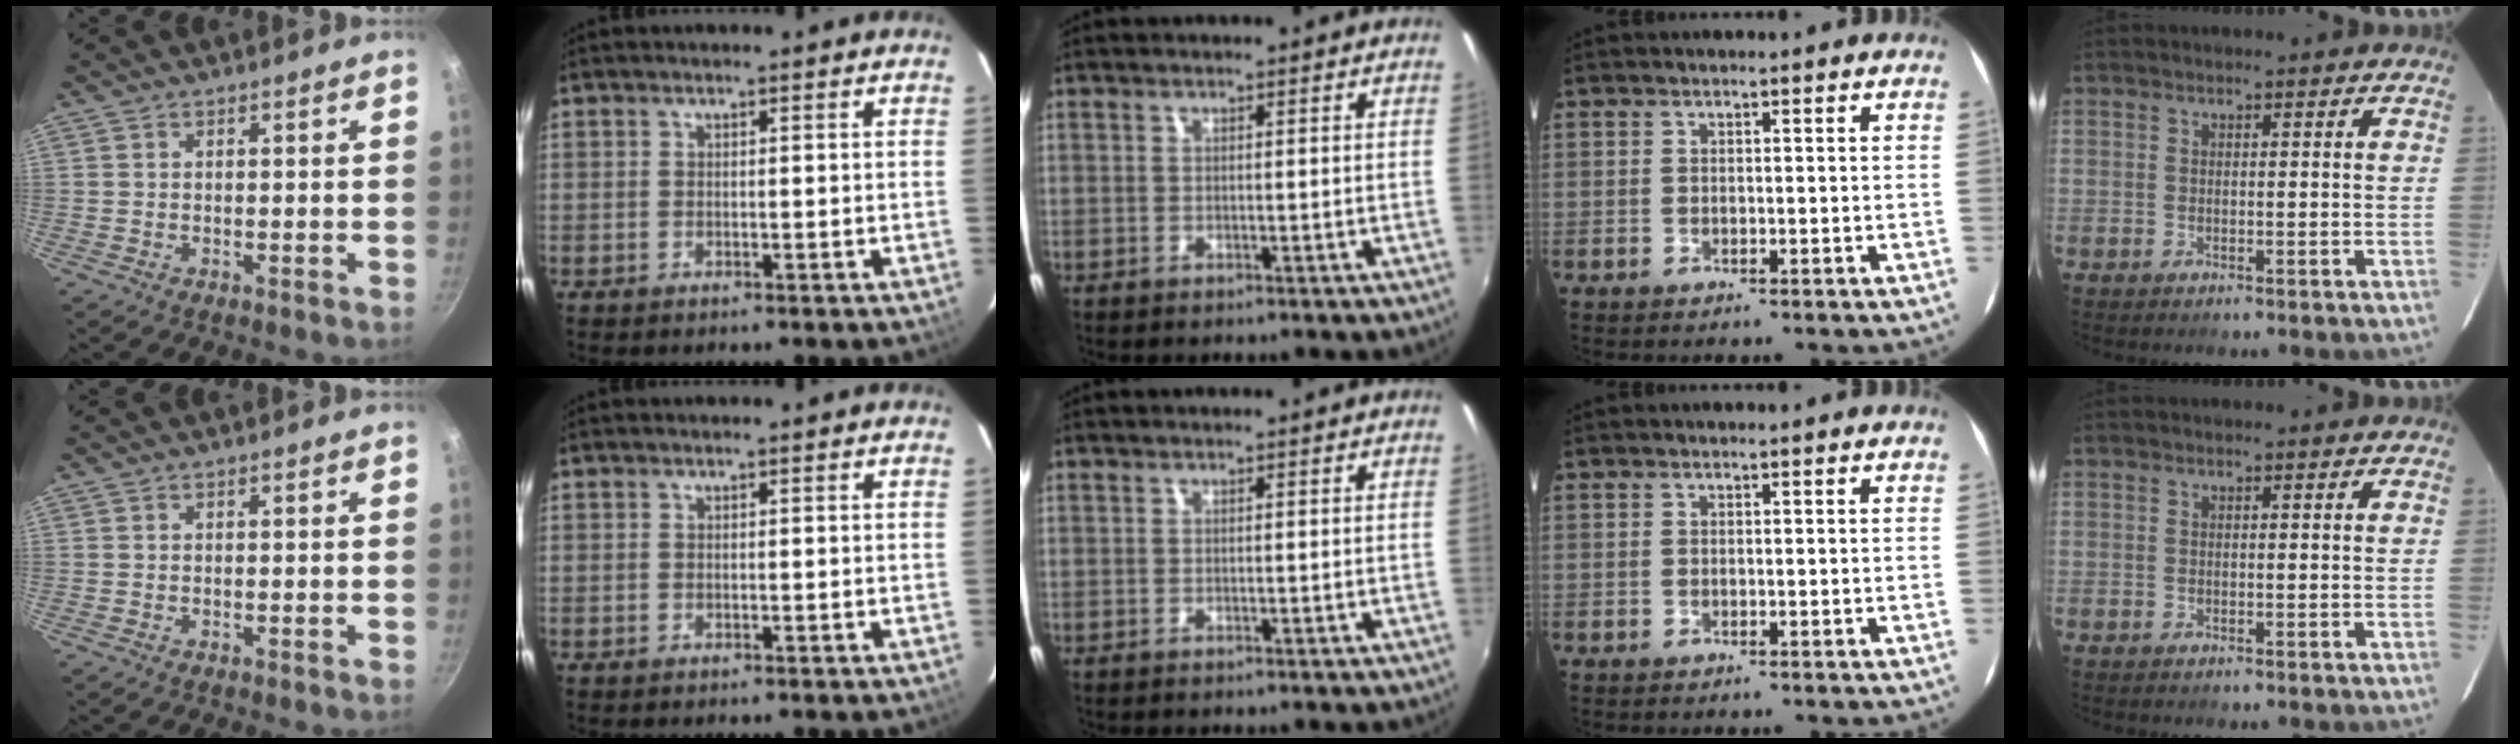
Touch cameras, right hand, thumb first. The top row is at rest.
{}